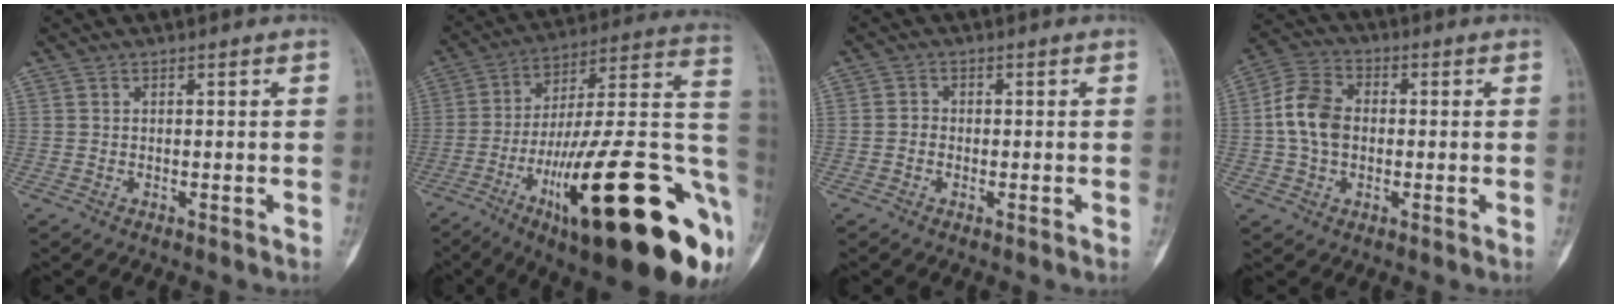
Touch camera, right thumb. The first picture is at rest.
{"total": 35.2, "force": [-12.2, 9.1, 31.7], "torque": [-0.390, 0.043, -0.187]}
{"total": 1.8, "force": [-0.5, 1.7, 0.3], "torque": [0.005, 0.008, -0.017]}
{"total": 9.1, "force": [-0.3, 6.8, 6.2], "torque": [-0.106, 0.025, -0.014]}